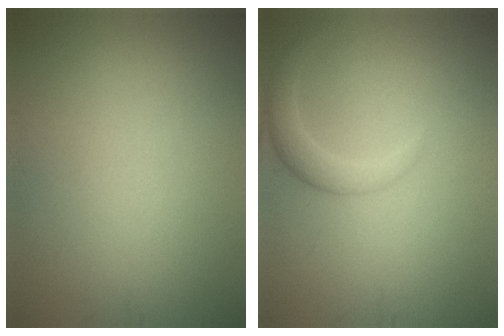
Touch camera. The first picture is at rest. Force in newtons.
{"total": 2.2, "press": 2.2, "slide": 0.1}